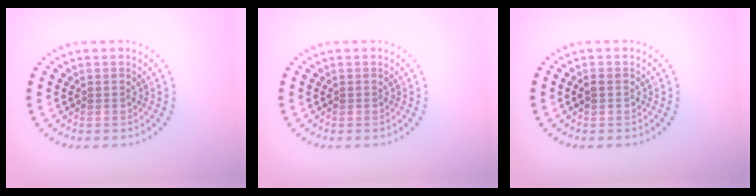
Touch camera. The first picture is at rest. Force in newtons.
{"total": 0.0}
{"total": 0.8, "press": 0.8, "slide": 0.1}